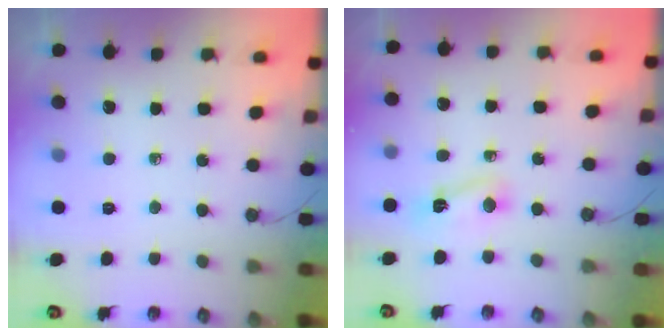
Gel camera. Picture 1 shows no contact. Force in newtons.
{"total": 3.9, "press": 3.8, "slide": 0.4}